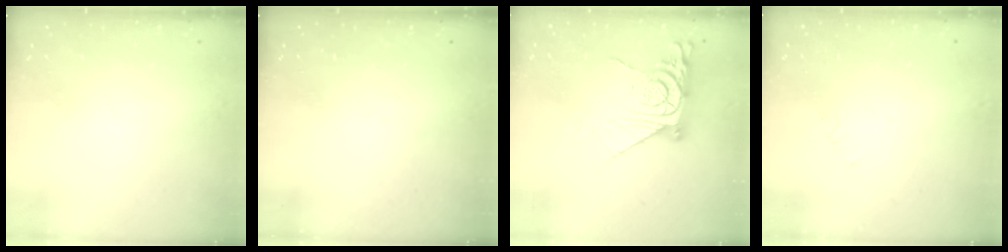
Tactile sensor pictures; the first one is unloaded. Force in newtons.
{"total": 0.0}
{"total": 14.5, "press": 14.4, "slide": 1.2}
{"total": 0.7, "press": 0.6, "slide": 0.2}